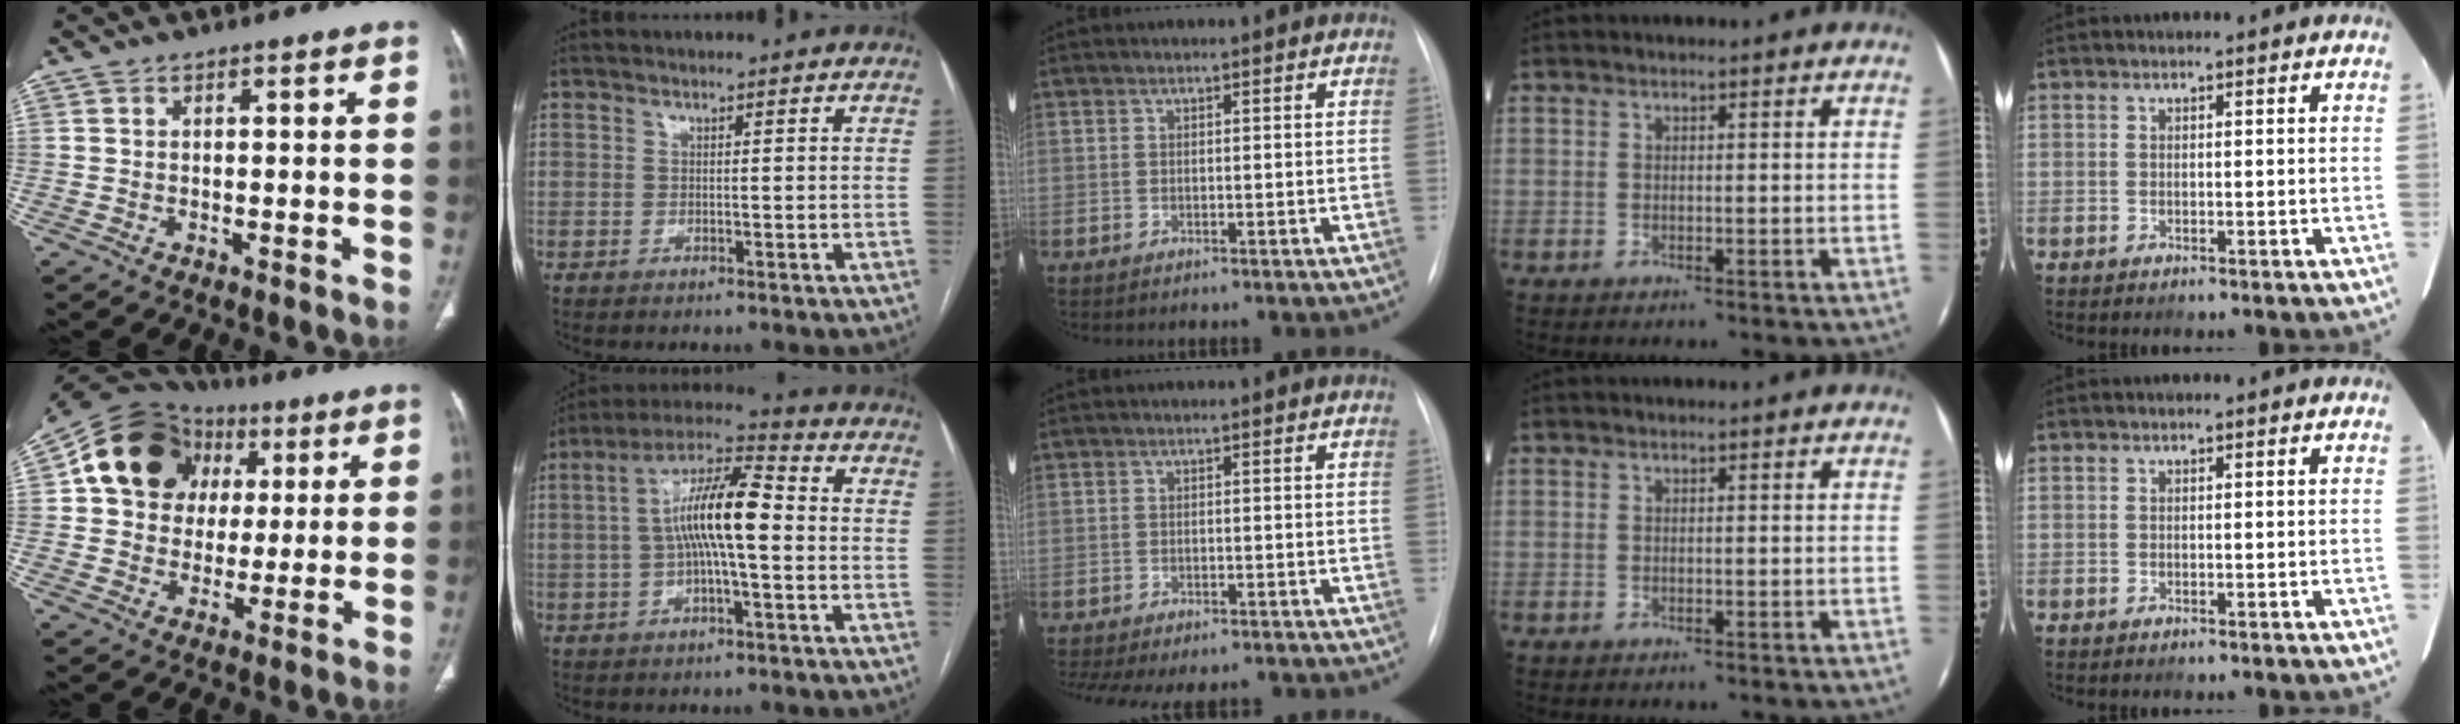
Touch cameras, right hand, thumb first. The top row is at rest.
{"thumb": {"total": 17.2, "force": [4.7, 14.4, 8.3], "torque": [-0.108, 0.021, 0.077]}, "index": {"total": 11.4, "force": [-0.4, 2.1, 11.2], "torque": [-0.207, 0.030, -0.011]}, "middle": {"total": 11.2, "force": [-9.3, 3.8, 4.8], "torque": [-0.096, 0.000, -0.119]}}